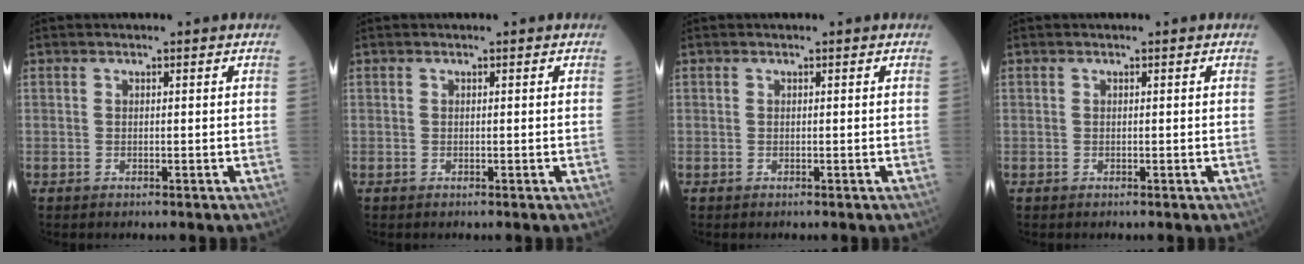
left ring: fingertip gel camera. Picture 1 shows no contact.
{"total": 0.0}
{"total": 0.0}
{"total": 0.0}